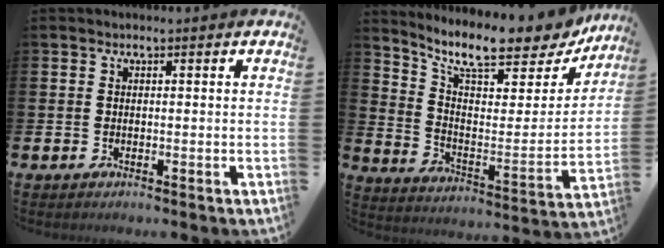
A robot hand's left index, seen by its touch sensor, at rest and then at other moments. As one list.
[{"total": 10.3, "force": [9.0, 2.5, 4.3], "torque": [-0.106, -0.072, 0.151]}]